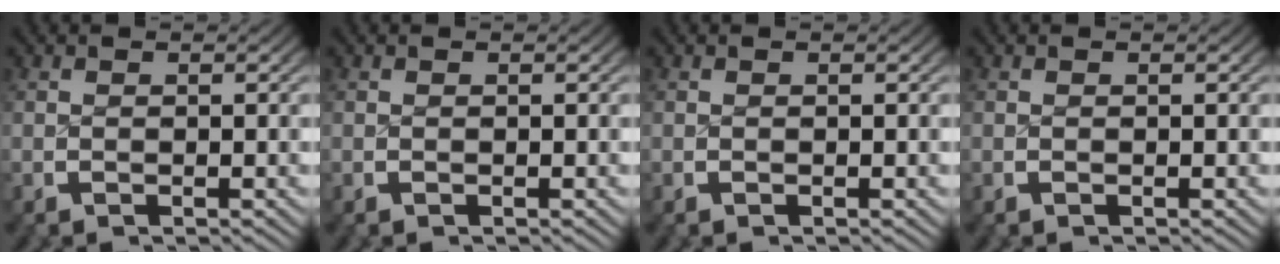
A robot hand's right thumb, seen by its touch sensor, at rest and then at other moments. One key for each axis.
{"total": 0.0}
{"total": 0.0}
{"total": 0.0}